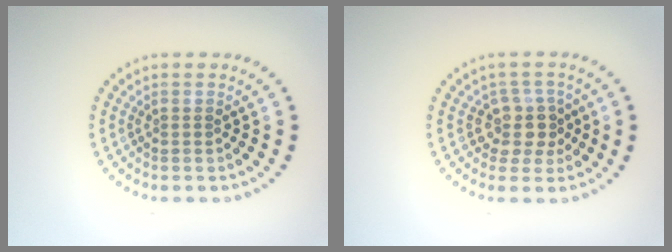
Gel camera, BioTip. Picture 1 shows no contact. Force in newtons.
{"total": 2.9, "press": 2.2, "slide": 1.8}